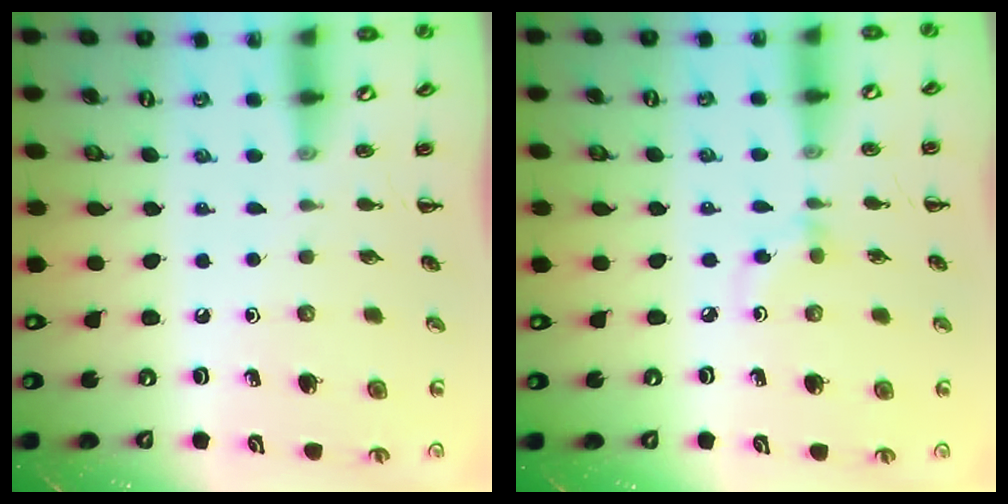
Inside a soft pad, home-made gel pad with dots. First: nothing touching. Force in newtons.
{"total": 3.2, "press": 3.0, "slide": 1.2}